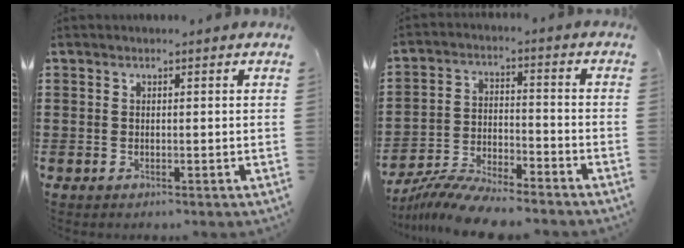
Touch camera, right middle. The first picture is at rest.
{"total": 8.6, "force": [-8.2, 0.6, 2.4], "torque": [-0.052, 0.009, -0.162]}